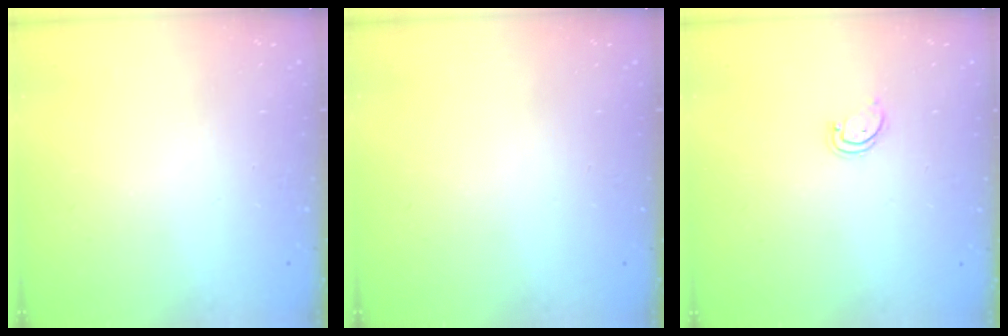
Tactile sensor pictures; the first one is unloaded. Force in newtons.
{"total": 0.0}
{"total": 1.9, "press": 1.9, "slide": 0.2}